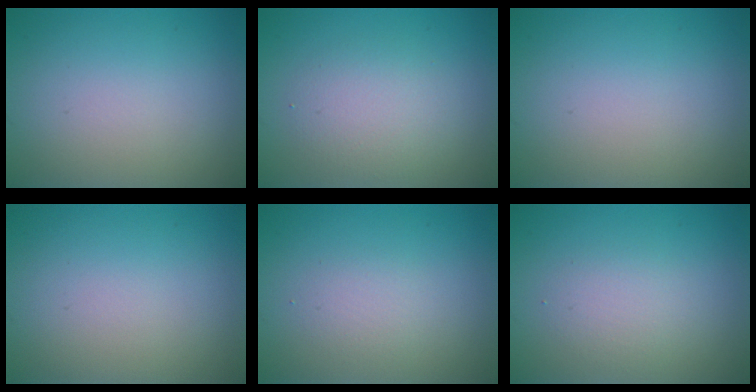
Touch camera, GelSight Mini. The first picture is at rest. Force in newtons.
{"total": 3.0, "press": 3.0, "slide": 0.2}
{"total": 0.0}
{"total": 0.0}
{"total": 1.4, "press": 1.4, "slide": 0.1}
{"total": 1.9, "press": 1.9, "slide": 0.1}